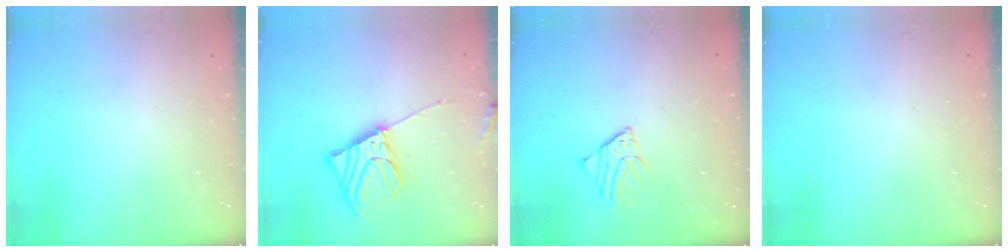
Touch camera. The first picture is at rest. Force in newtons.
{"total": 12.3, "press": 12.1, "slide": 2.2}
{"total": 3.9, "press": 3.8, "slide": 0.4}
{"total": 0.0}